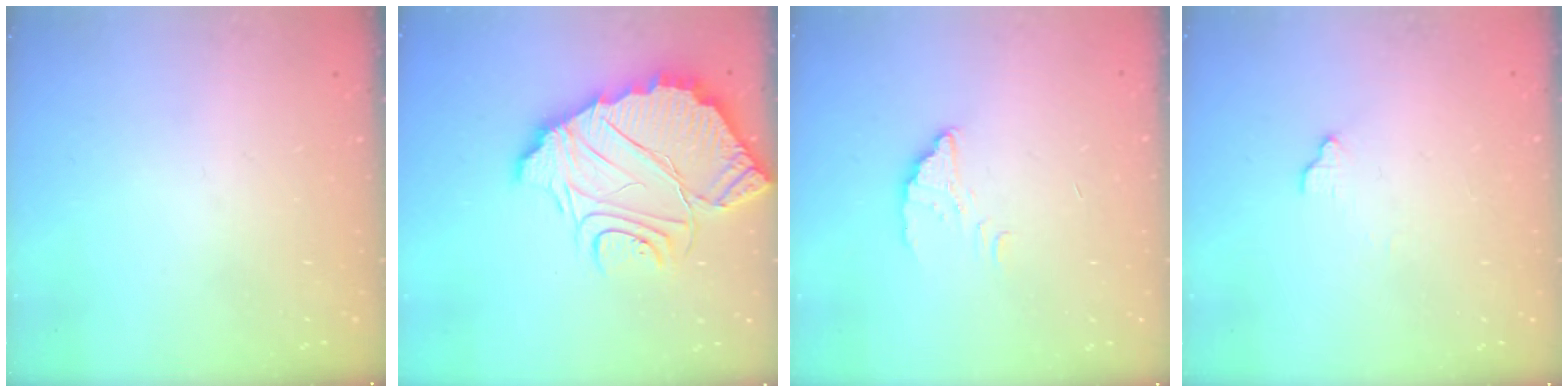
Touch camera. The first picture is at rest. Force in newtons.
{"total": 14.0, "press": 14.0, "slide": 1.0}
{"total": 2.5, "press": 2.5, "slide": 0.3}
{"total": 4.4, "press": 4.3, "slide": 0.2}